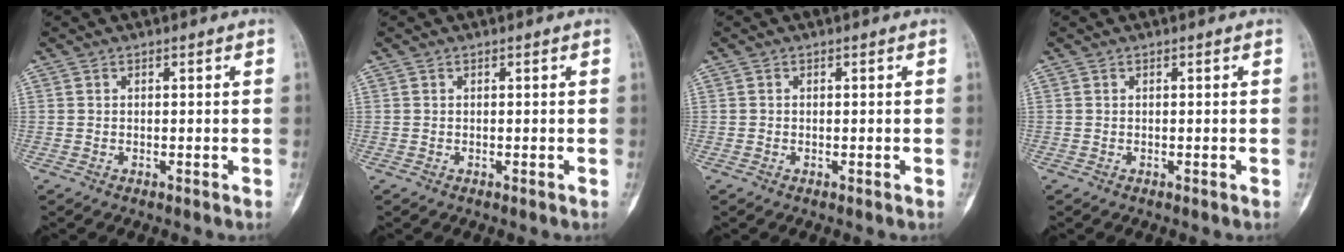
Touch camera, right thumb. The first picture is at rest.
{"total": 0.0}
{"total": 0.0}
{"total": 0.0}